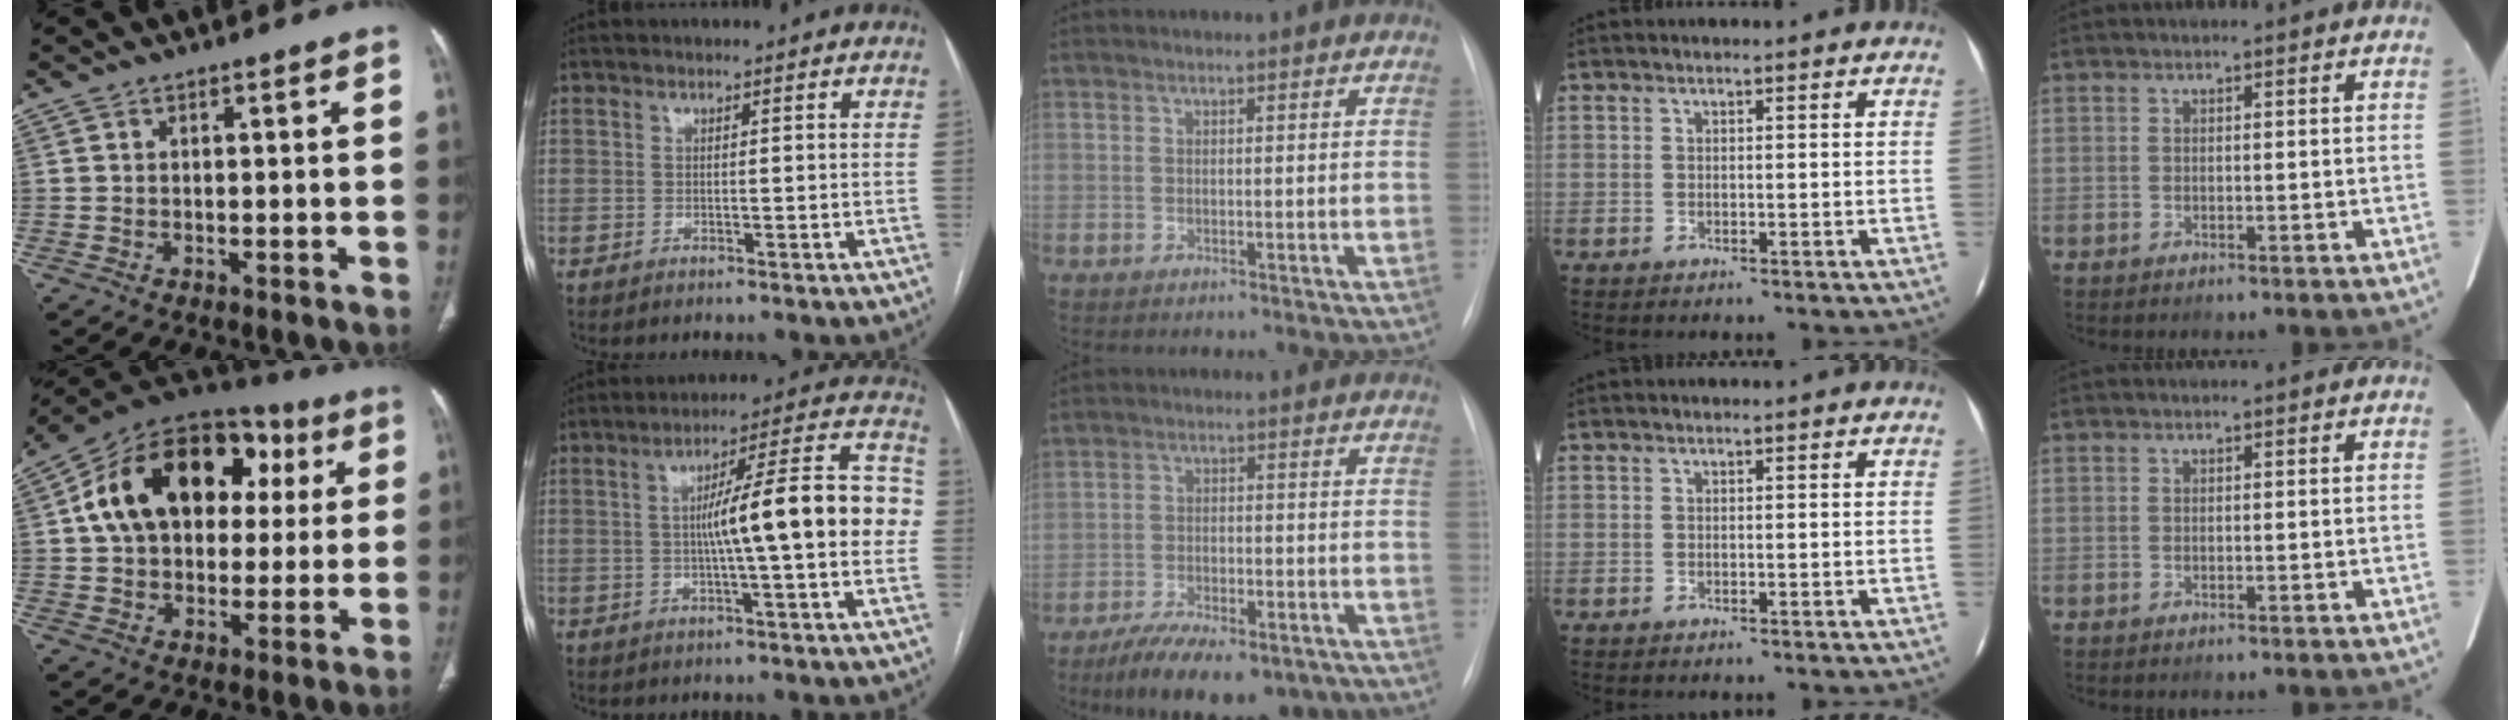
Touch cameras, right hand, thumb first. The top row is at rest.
{"thumb": {"total": 23.9, "force": [5.2, 16.2, 16.7], "torque": [-0.243, 0.036, 0.078]}, "index": {"total": 14.7, "force": [-0.2, 1.5, 14.7], "torque": [-0.205, 0.037, -0.006]}, "middle": {"total": 14.1, "force": [-10.3, 5.8, 7.7], "torque": [-0.117, 0.006, -0.155]}}